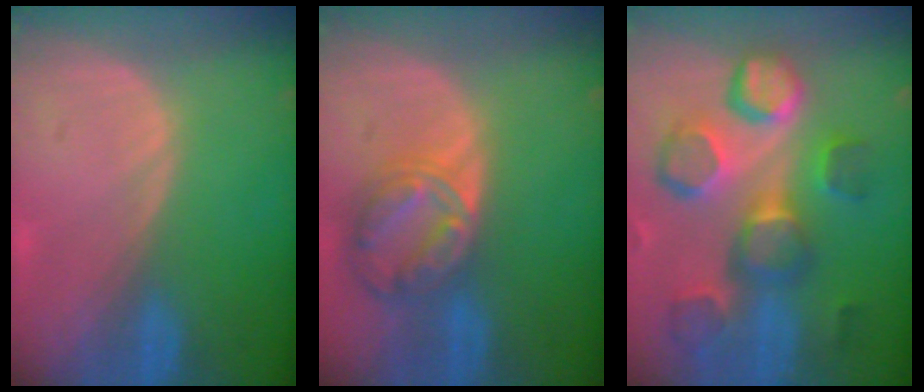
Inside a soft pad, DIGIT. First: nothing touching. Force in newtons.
{"total": 8.2, "press": 7.0, "slide": 4.3}
{"total": 11.7, "press": 10.8, "slide": 4.4}